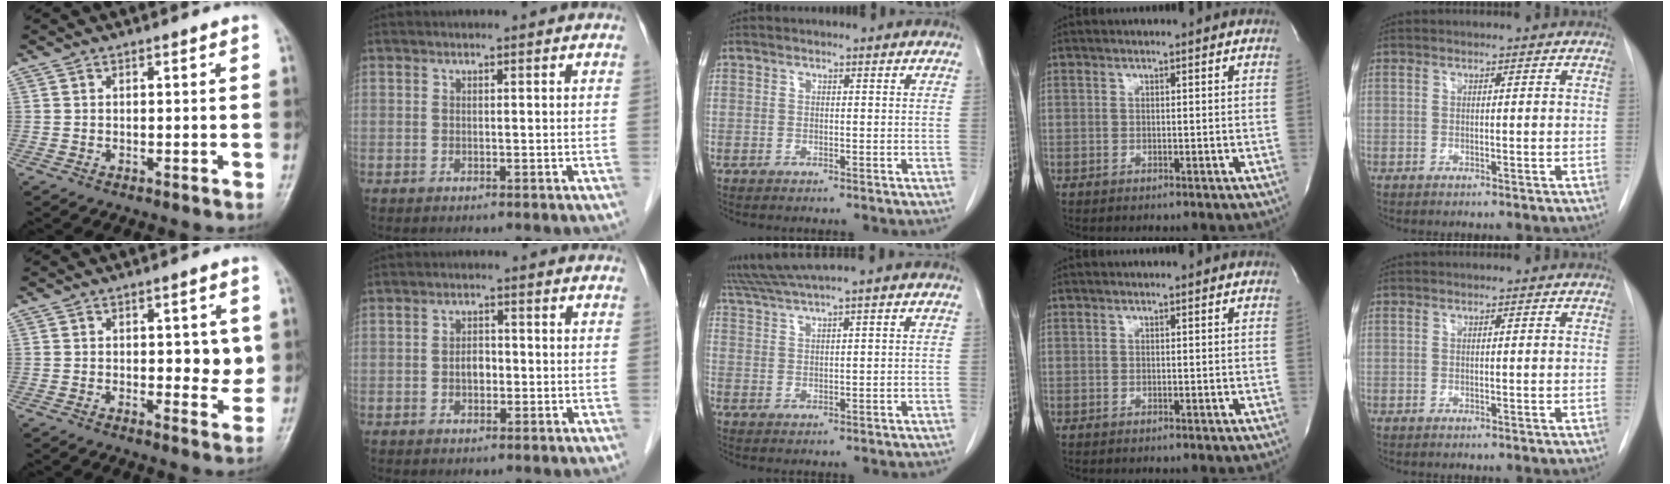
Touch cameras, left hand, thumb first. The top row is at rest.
{"thumb": {"total": 6.1, "force": [0.5, 2.9, 5.4], "torque": [-0.047, -0.008, 0.008]}, "index": {"total": 2.7, "force": [-0.7, 1.7, 2.0], "torque": [-0.033, 0.010, -0.011]}, "middle": {"total": 5.4, "force": [4.6, -1.3, 2.5], "torque": [-0.052, 0.015, 0.091]}}